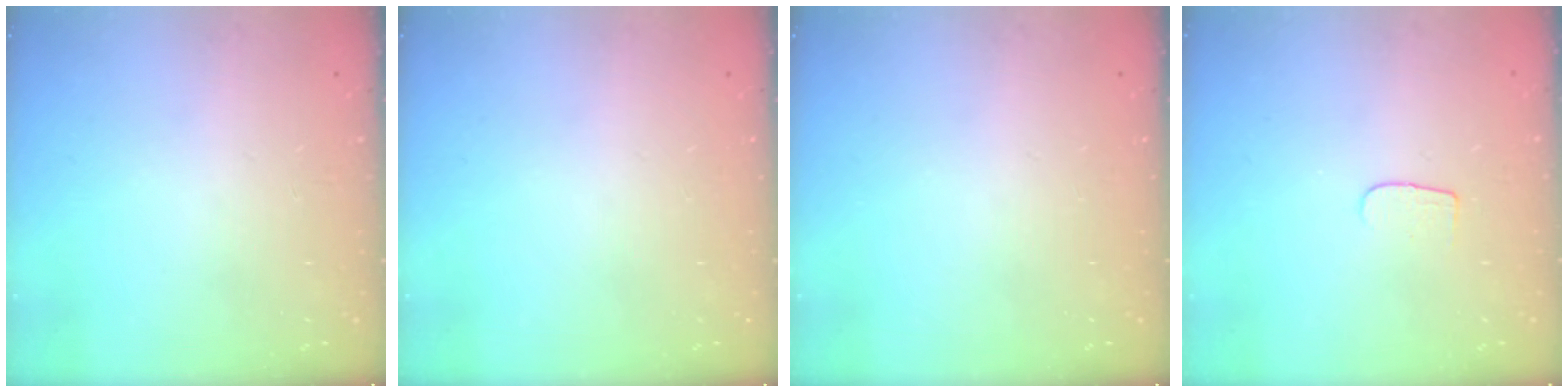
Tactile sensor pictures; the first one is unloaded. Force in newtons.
{"total": 0.0}
{"total": 0.0}
{"total": 4.8, "press": 4.8, "slide": 0.5}